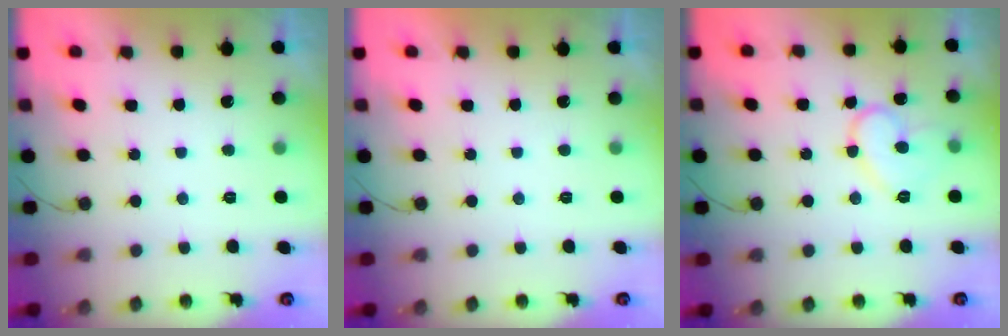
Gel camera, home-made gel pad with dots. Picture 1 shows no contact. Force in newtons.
{"total": 1.7, "press": 1.7, "slide": 0.0}
{"total": 11.5, "press": 11.5, "slide": 0.3}